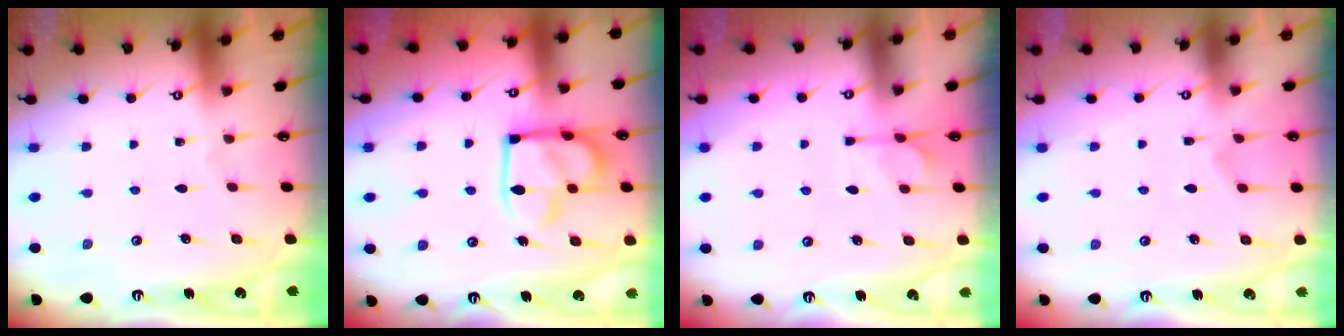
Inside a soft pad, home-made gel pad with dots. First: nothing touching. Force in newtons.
{"total": 14.7, "press": 14.6, "slide": 1.6}
{"total": 5.0, "press": 4.8, "slide": 1.4}
{"total": 5.9, "press": 5.7, "slide": 1.2}